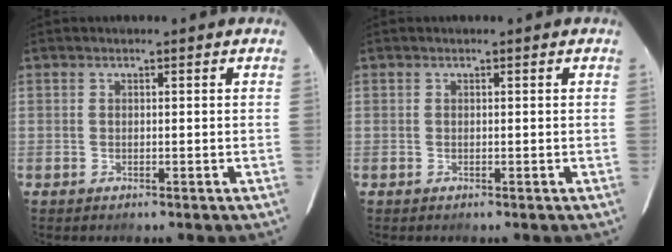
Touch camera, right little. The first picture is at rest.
{"total": 0.0}